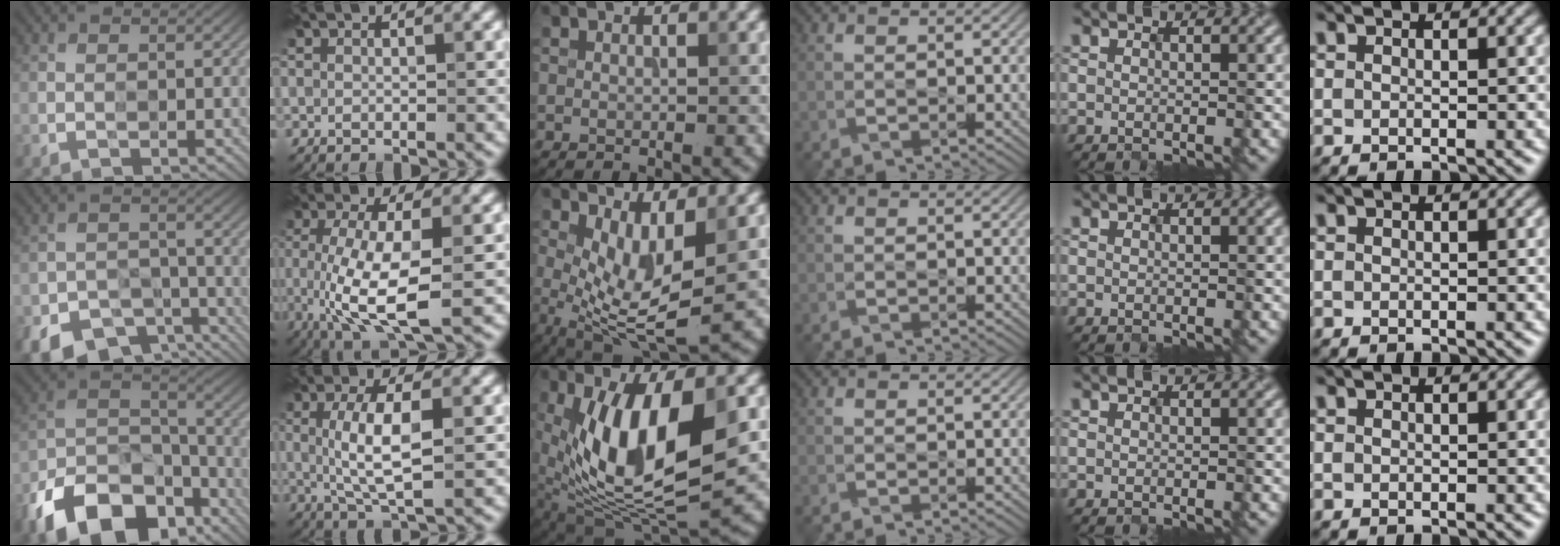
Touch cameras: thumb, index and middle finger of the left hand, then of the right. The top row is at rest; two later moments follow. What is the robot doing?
{"motion": "extract", "object": "keycard holder"}